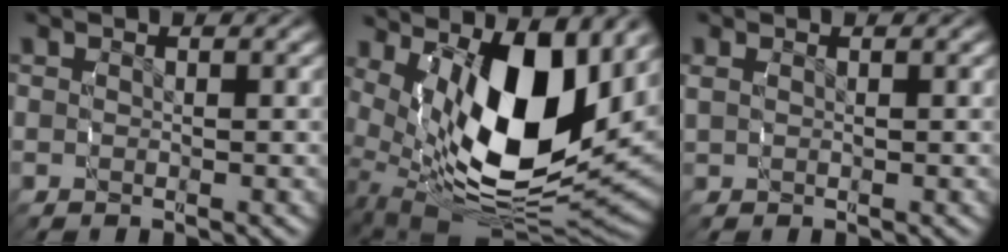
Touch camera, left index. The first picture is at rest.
{"total": 14.5, "force": [0.8, 7.9, 12.1], "torque": [-0.213, -0.033, 0.030]}
{"total": 0.6, "force": [0.4, 0.1, 0.4], "torque": [-0.010, 0.000, 0.012]}